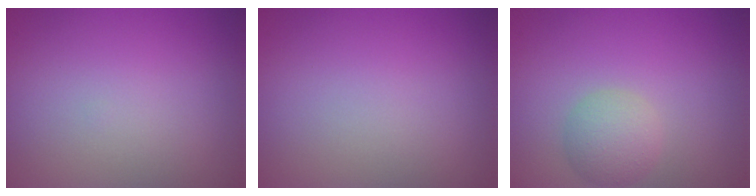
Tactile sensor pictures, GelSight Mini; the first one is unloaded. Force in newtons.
{"total": 0.0}
{"total": 2.7, "press": 2.6, "slide": 0.2}